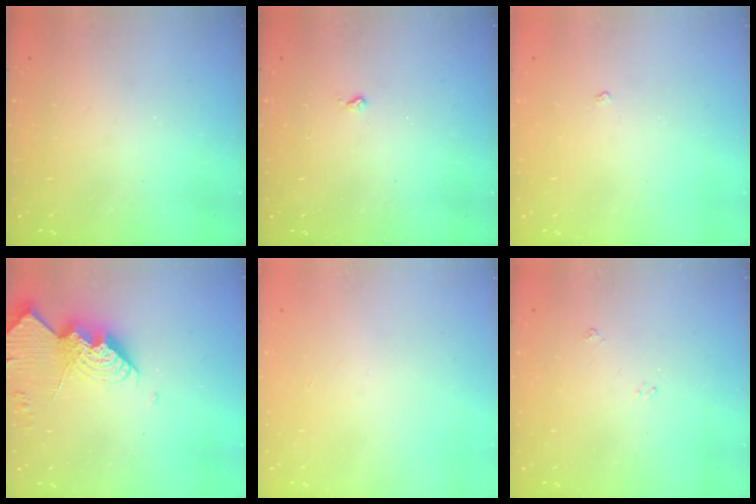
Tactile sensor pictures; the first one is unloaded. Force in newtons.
{"total": 2.1, "press": 2.1, "slide": 0.5}
{"total": 2.3, "press": 2.3, "slide": 0.3}
{"total": 15.3, "press": 15.2, "slide": 1.4}
{"total": 0.0}
{"total": 3.5, "press": 3.4, "slide": 0.5}